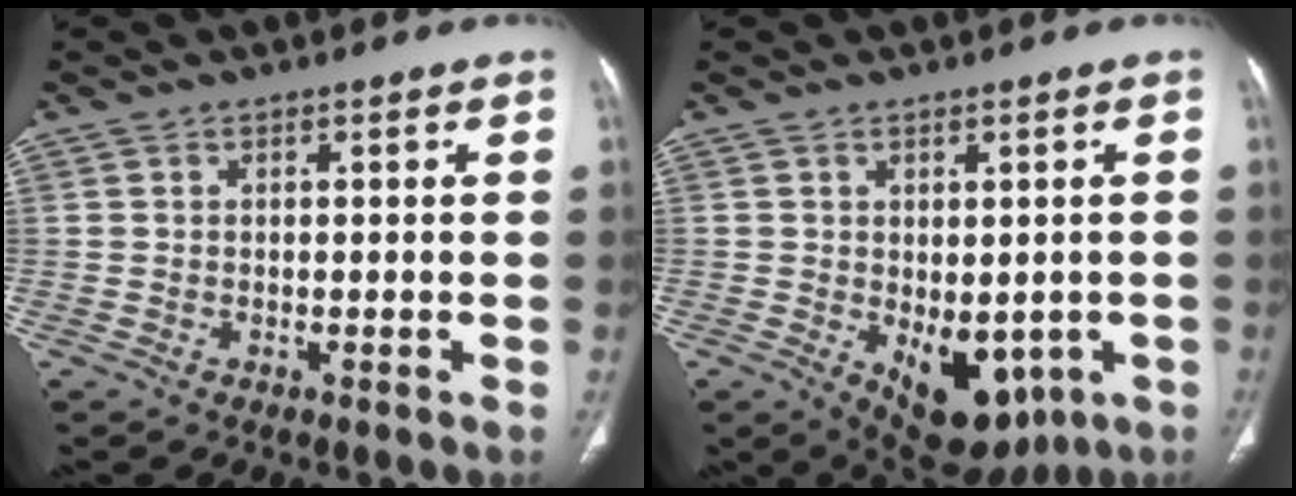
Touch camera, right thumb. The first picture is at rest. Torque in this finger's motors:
{"motor_torque": [1.92, 1.60, 1.45, -0.60, 0.26]}